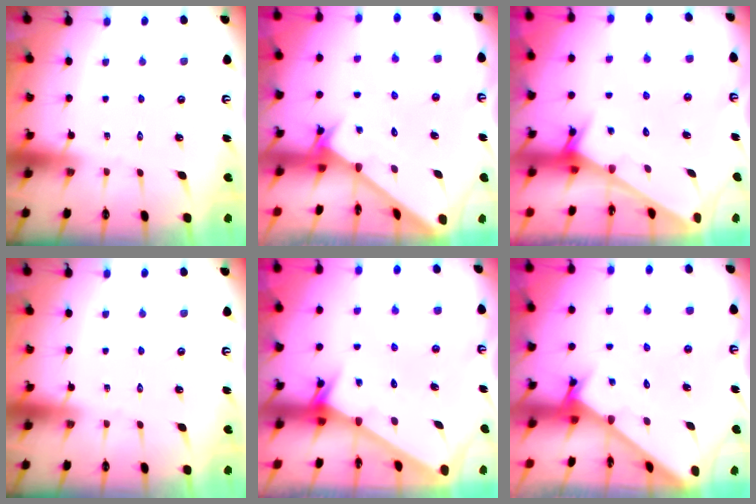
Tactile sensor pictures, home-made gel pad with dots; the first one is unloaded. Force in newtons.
{"total": 2.6, "press": 2.6, "slide": 0.2}
{"total": 2.6, "press": 2.6, "slide": 0.1}
{"total": 0.0}
{"total": 2.3, "press": 2.3, "slide": 0.1}
{"total": 2.4, "press": 2.4, "slide": 0.1}